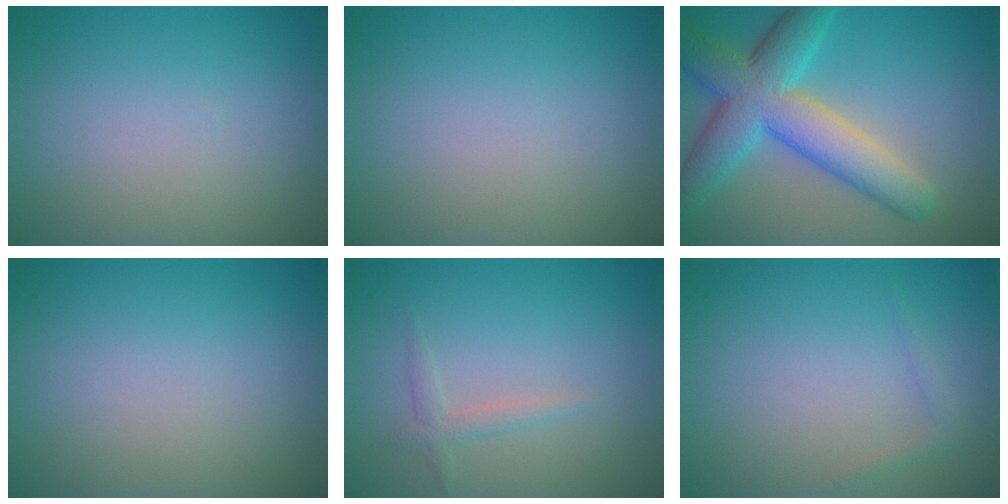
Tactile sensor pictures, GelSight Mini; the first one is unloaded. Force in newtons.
{"total": 0.0}
{"total": 8.5, "press": 8.5, "slide": 0.2}
{"total": 0.0}
{"total": 1.3, "press": 1.3, "slide": 0.0}
{"total": 0.7, "press": 0.7, "slide": 0.1}